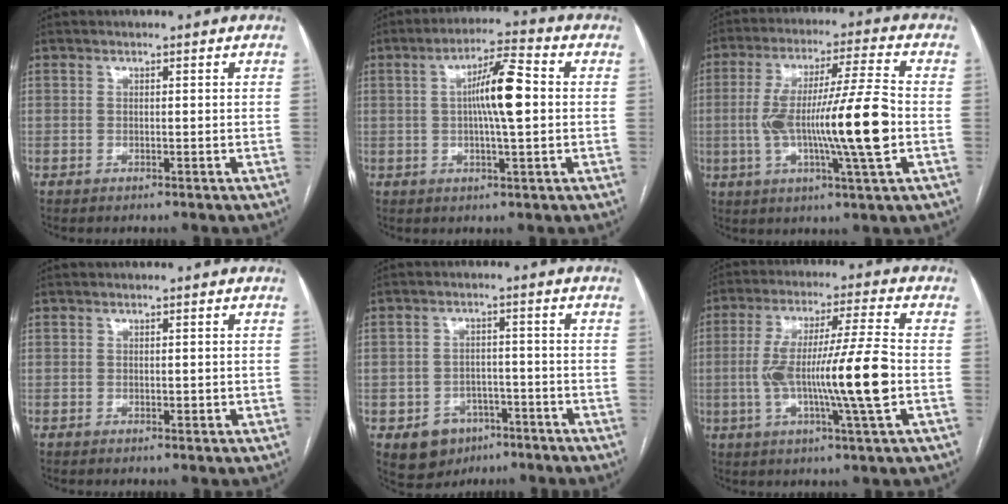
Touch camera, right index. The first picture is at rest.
{"total": 8.8, "force": [0.7, 0.8, 8.7], "torque": [-0.153, 0.012, 0.006]}
{"total": 16.0, "force": [-2.0, 0.1, 15.9], "torque": [-0.286, 0.002, -0.038]}
{"total": 1.0, "force": [0.0, 0.5, 0.8], "torque": [-0.012, -0.002, 0.002]}
{"total": 6.4, "force": [-3.4, 5.0, 2.2], "torque": [-0.037, 0.006, -0.044]}
{"total": 14.7, "force": [-2.0, -0.2, 14.6], "torque": [-0.268, 0.001, -0.039]}